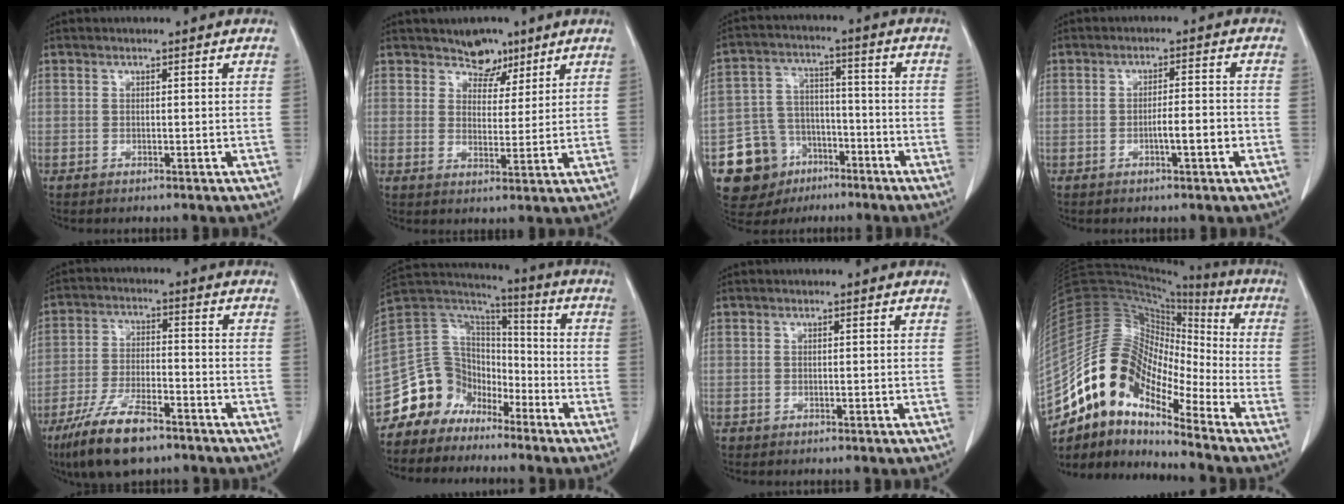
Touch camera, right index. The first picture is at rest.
{"total": 5.8, "force": [4.2, 3.8, 1.4], "torque": [-0.013, 0.001, 0.072]}
{"total": 13.0, "force": [-6.9, 10.4, 3.4], "torque": [-0.075, 0.049, -0.101]}
{"total": 4.5, "force": [-1.6, 0.7, 4.1], "torque": [-0.068, 0.006, -0.022]}
{"total": 12.5, "force": [-8.5, 3.7, 8.4], "torque": [-0.167, -0.016, -0.152]}
{"total": 13.1, "force": [-9.7, 8.6, 2.0], "torque": [-0.042, 0.072, -0.180]}
{"total": 0.6, "force": [-0.1, 0.6, 0.0], "torque": [0.003, 0.005, -0.003]}
{"total": 17.7, "force": [-11.8, 7.0, 11.1], "torque": [-0.203, 0.062, -0.216]}